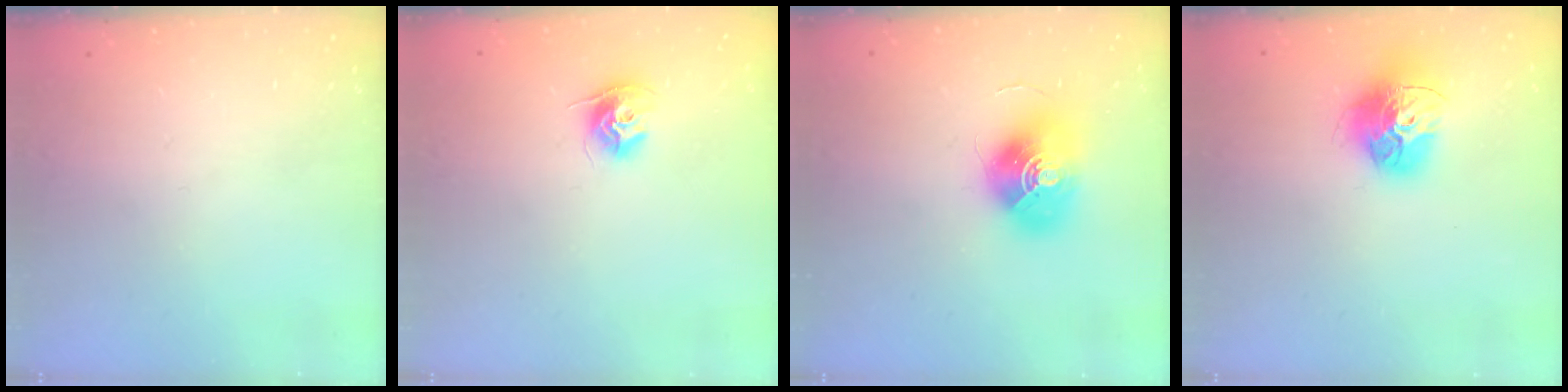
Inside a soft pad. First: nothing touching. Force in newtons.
{"total": 9.7, "press": 9.7, "slide": 0.5}
{"total": 16.2, "press": 16.2, "slide": 0.5}
{"total": 16.0, "press": 15.9, "slide": 1.7}